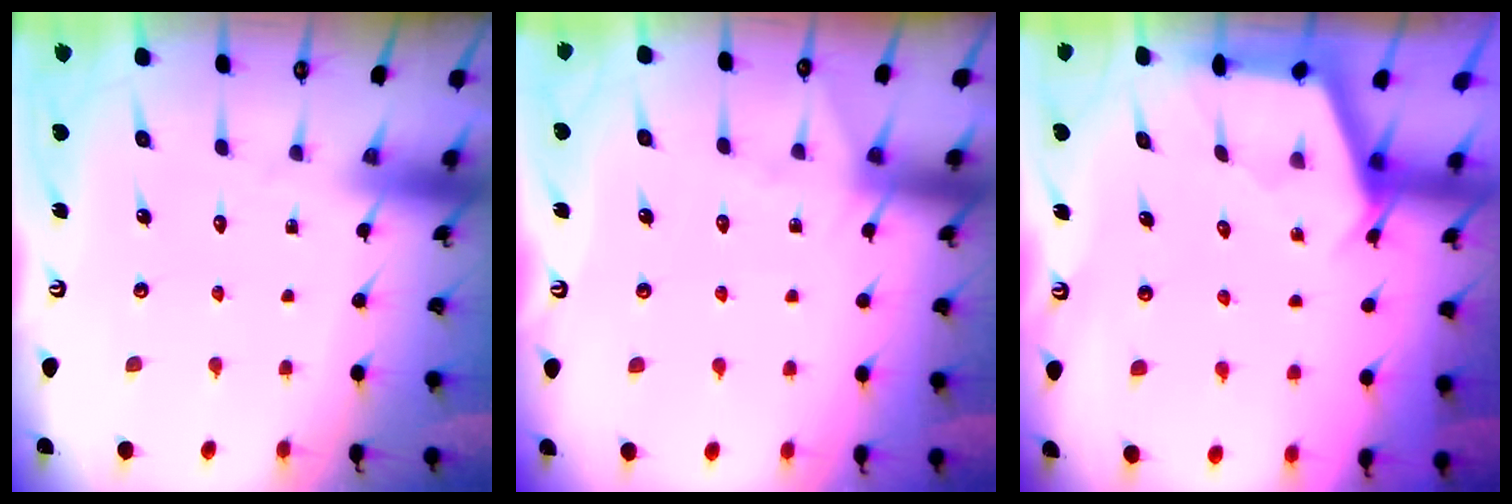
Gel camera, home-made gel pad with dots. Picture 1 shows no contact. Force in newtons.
{"total": 6.3, "press": 6.3, "slide": 0.7}
{"total": 2.6, "press": 2.6, "slide": 0.3}